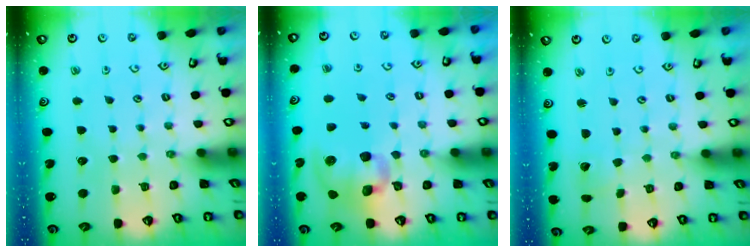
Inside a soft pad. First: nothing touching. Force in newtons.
{"total": 12.5, "press": 12.3, "slide": 1.9}
{"total": 2.4, "press": 2.4, "slide": 0.2}